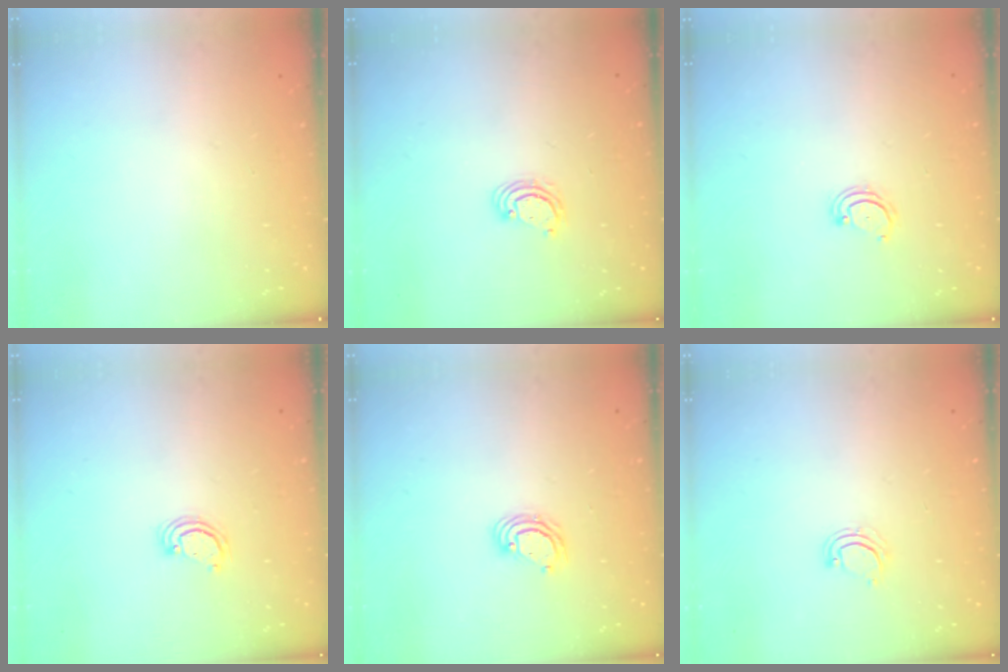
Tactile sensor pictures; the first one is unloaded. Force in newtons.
{"total": 3.3, "press": 3.3, "slide": 0.2}
{"total": 2.8, "press": 2.8, "slide": 0.3}
{"total": 2.3, "press": 2.3, "slide": 0.3}
{"total": 4.5, "press": 4.5, "slide": 0.1}
{"total": 2.2, "press": 2.2, "slide": 0.1}